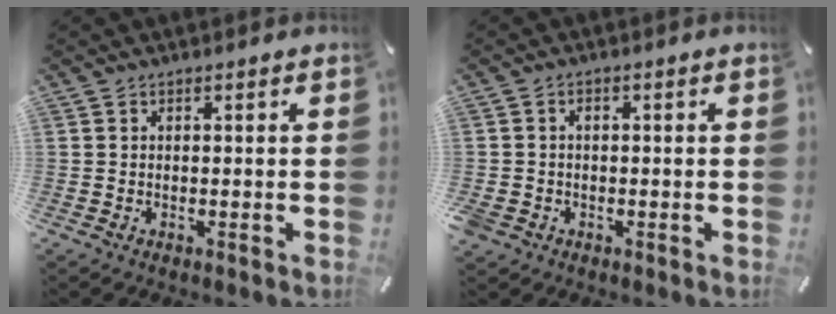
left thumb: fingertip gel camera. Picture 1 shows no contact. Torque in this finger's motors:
{"motor_torque": [0.62, 1.01, 0.18, 0.19, 0.15]}